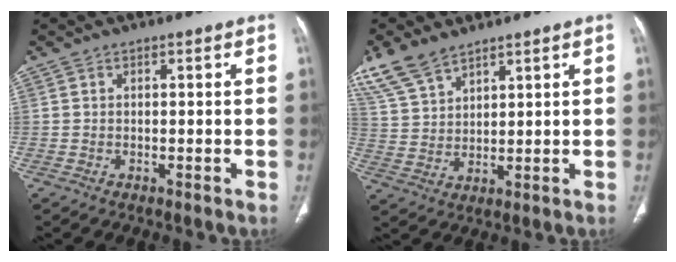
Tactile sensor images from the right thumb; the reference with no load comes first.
{"total": 9.0, "force": [6.8, 4.0, 4.2], "torque": [-0.082, -0.013, 0.151]}